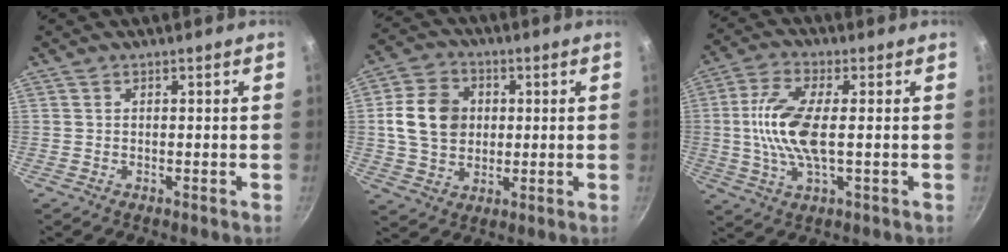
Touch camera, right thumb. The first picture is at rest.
{"total": 12.0, "force": [1.4, 9.6, 7.1], "torque": [-0.103, 0.008, 0.020]}
{"total": 11.0, "force": [0.2, 4.1, 10.2], "torque": [-0.214, 0.008, -0.004]}